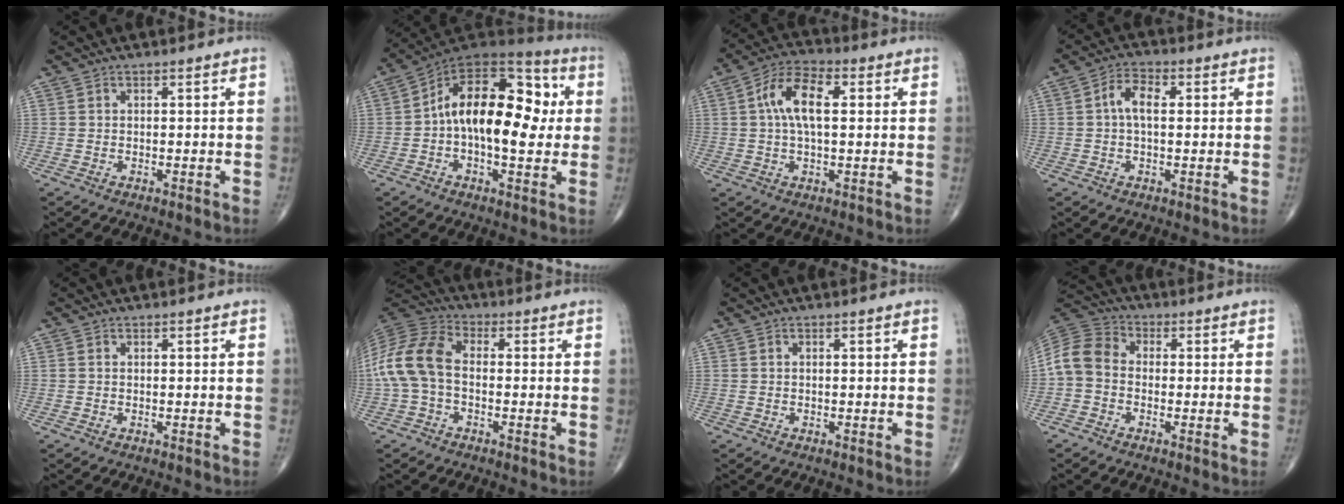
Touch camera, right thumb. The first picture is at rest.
{"total": 20.3, "force": [1.0, 10.9, 17.1], "torque": [-0.244, 0.040, 0.006]}
{"total": 10.2, "force": [1.8, 5.1, 8.7], "torque": [-0.163, 0.023, 0.028]}
{"total": 5.7, "force": [0.9, 3.1, 4.7], "torque": [-0.086, 0.017, 0.011]}
{"total": 0.0}
{"total": 11.6, "force": [-1.0, 7.3, 9.1], "torque": [-0.196, 0.031, -0.030]}
{"total": 0.0}
{"total": 8.1, "force": [-1.2, 6.3, 4.9], "torque": [-0.088, 0.025, -0.041]}